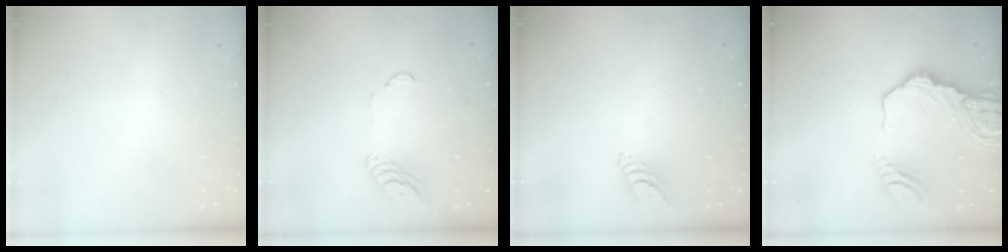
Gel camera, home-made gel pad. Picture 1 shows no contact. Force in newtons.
{"total": 7.5, "press": 7.5, "slide": 0.7}
{"total": 5.6, "press": 5.6, "slide": 0.4}
{"total": 16.6, "press": 16.5, "slide": 2.1}